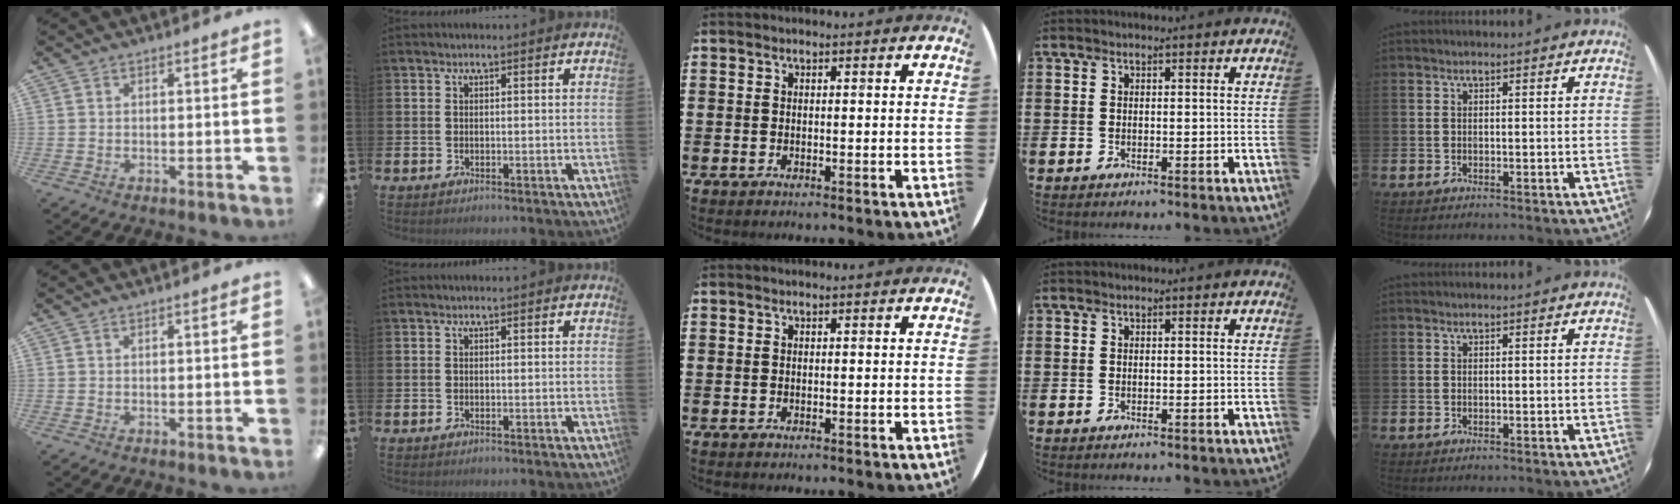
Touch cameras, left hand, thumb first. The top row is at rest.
{}